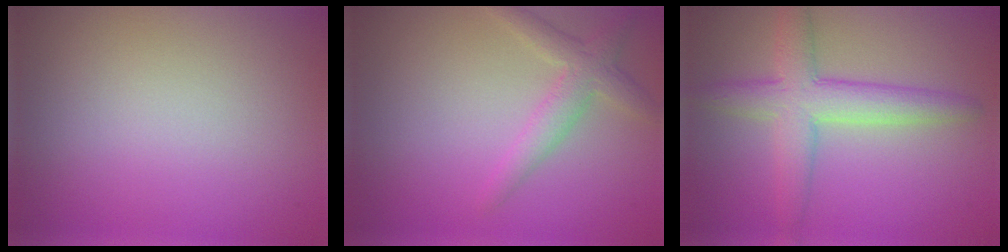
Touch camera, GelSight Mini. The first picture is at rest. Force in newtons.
{"total": 2.8, "press": 2.8, "slide": 0.1}
{"total": 5.2, "press": 5.2, "slide": 0.2}